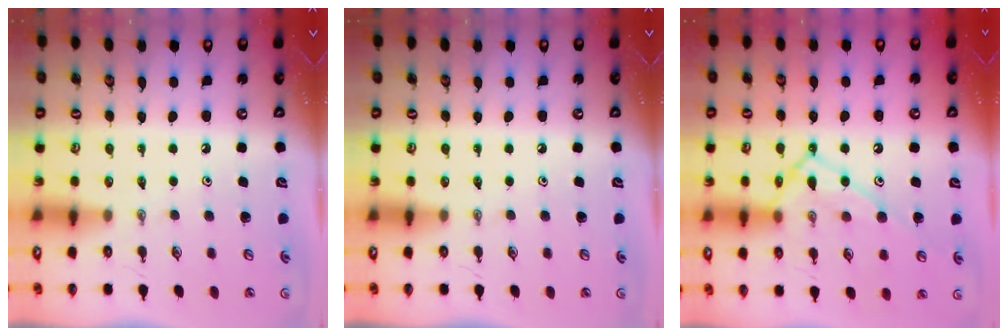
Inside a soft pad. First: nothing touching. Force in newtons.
{"total": 0.0}
{"total": 12.5, "press": 12.5, "slide": 1.1}